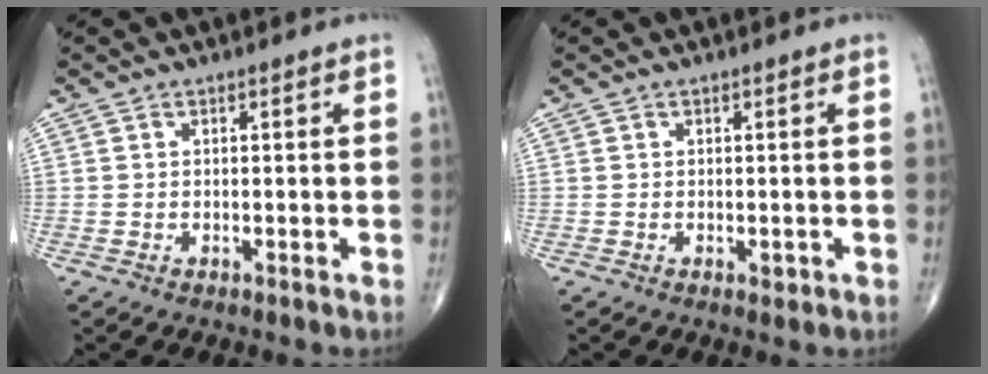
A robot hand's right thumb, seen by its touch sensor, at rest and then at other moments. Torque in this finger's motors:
{"motor_torque": [2.42, 1.87, 0.05, -0.31, -0.01]}